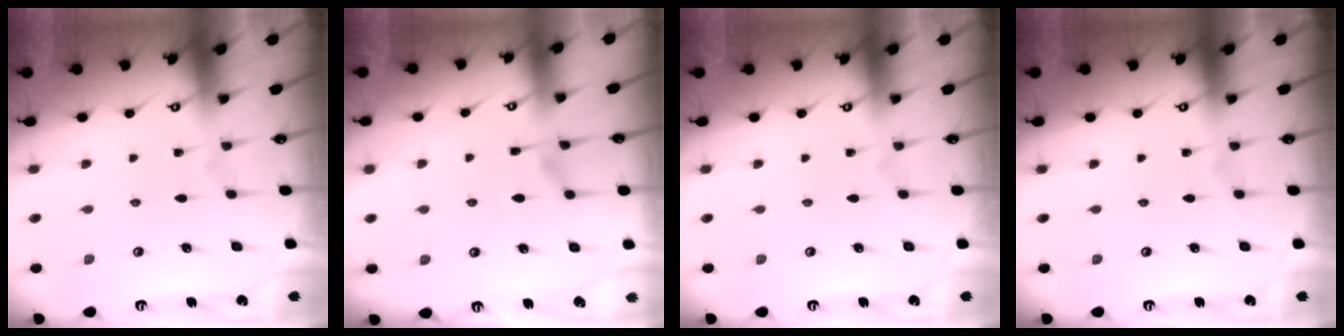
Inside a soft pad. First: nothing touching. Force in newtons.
{"total": 1.4, "press": 0.4, "slide": 1.4}
{"total": 0.0}
{"total": 0.0}